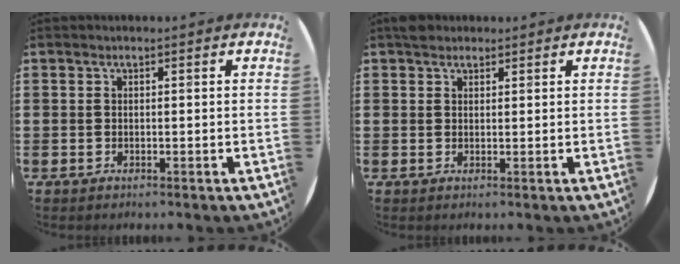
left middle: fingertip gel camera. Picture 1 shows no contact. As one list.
[{"total": 1.6, "force": [1.4, 0.7, 0.2], "torque": [0.000, 0.001, 0.026]}]